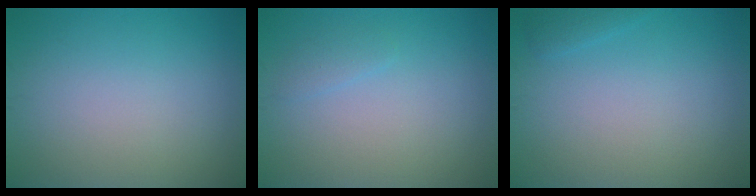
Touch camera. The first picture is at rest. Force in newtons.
{"total": 0.9, "press": 0.9, "slide": 0.1}
{"total": 0.8, "press": 0.8, "slide": 0.1}